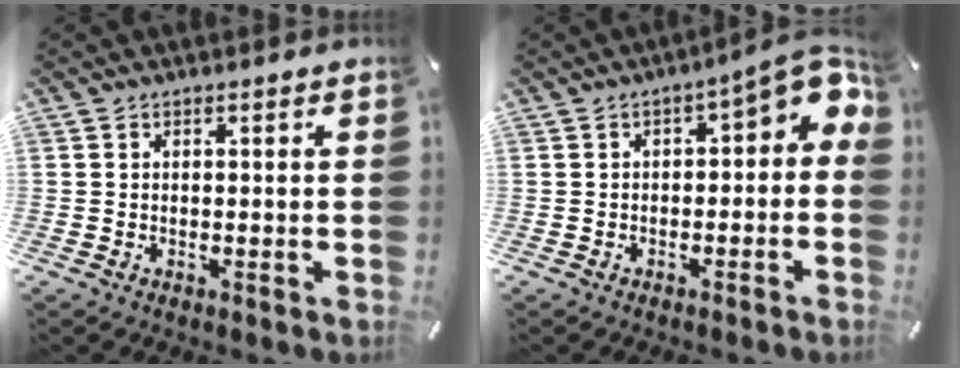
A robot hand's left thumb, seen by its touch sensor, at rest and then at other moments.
{"total": 6.5, "force": [1.6, 2.8, 5.6], "torque": [-0.077, -0.019, 0.020]}